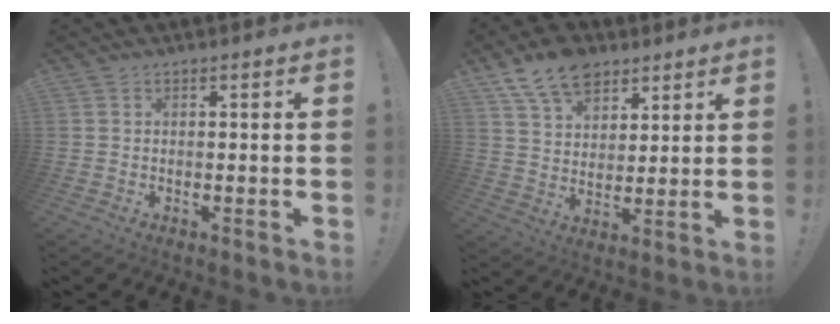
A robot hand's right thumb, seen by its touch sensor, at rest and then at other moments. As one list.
[{"total": 12.7, "force": [8.4, 8.0, 5.2], "torque": [-0.085, -0.044, 0.161]}]